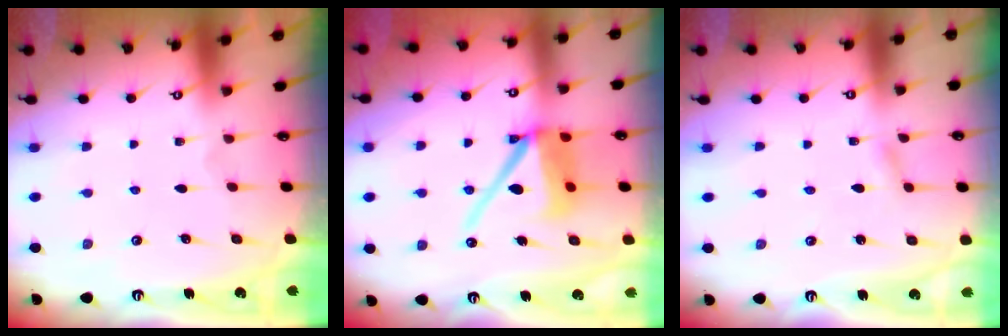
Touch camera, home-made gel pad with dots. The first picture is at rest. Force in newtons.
{"total": 13.5, "press": 13.4, "slide": 1.7}
{"total": 1.6, "press": 1.6, "slide": 0.2}